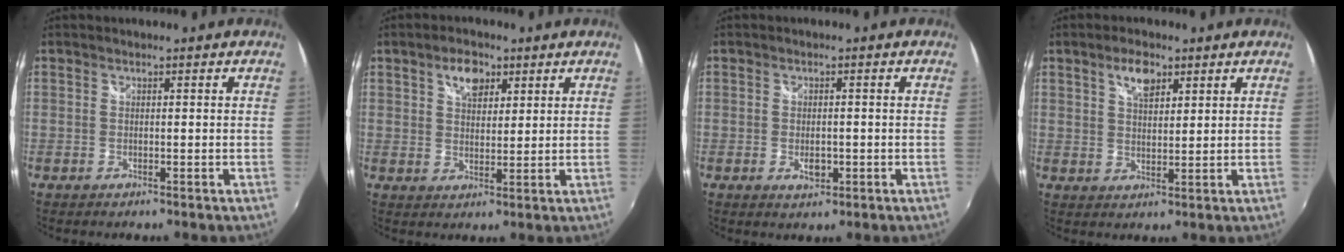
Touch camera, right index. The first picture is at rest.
{"total": 5.6, "force": [3.0, 3.4, 3.3], "torque": [-0.049, 0.013, 0.053]}
{"total": 3.0, "force": [-0.9, 1.8, 2.3], "torque": [-0.039, -0.004, -0.013]}
{"total": 5.1, "force": [2.9, 2.4, 3.4], "torque": [-0.057, 0.008, 0.051]}